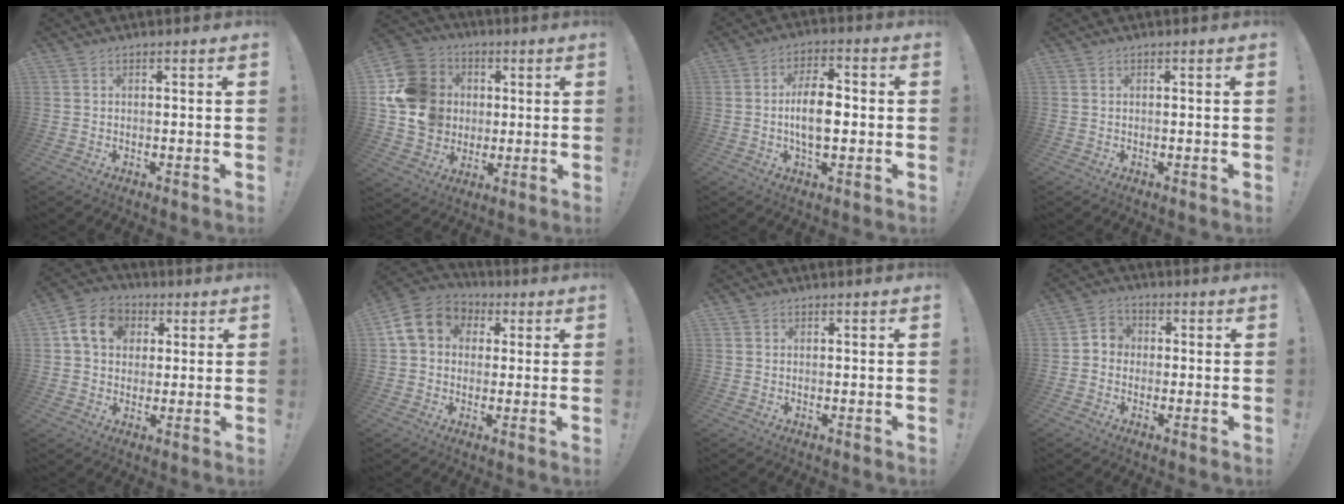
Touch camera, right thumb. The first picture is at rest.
{"total": 17.6, "force": [2.0, 15.7, 7.7], "torque": [-0.133, 0.007, 0.056]}
{"total": 10.6, "force": [-1.2, 5.3, 9.1], "torque": [-0.163, 0.004, -0.028]}
{"total": 0.0}
{"total": 11.4, "force": [3.3, 9.2, 5.8], "torque": [-0.087, 0.007, 0.067]}
{"total": 12.5, "force": [3.3, 10.2, 6.4], "torque": [-0.094, -0.002, 0.068]}
{"total": 0.7, "force": [0.6, 0.4, 0.1], "torque": [0.006, -0.003, 0.010]}
{"total": 4.4, "force": [-0.9, 4.0, 1.6], "torque": [-0.024, 0.014, -0.014]}